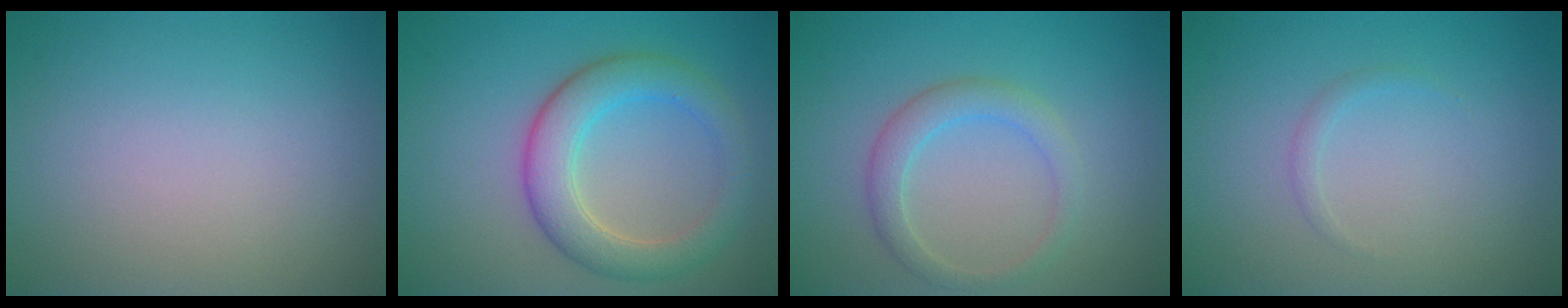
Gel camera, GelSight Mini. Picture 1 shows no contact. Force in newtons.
{"total": 5.0, "press": 5.0, "slide": 0.1}
{"total": 2.6, "press": 2.5, "slide": 0.2}
{"total": 0.7, "press": 0.7, "slide": 0.0}